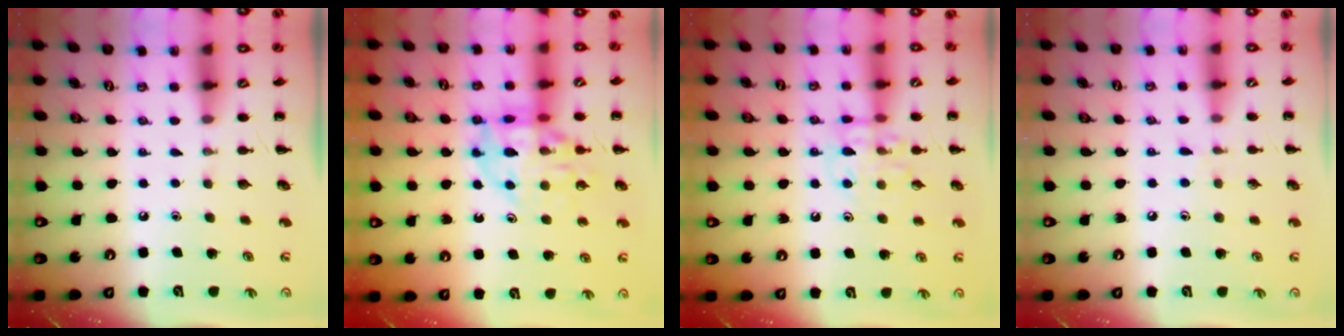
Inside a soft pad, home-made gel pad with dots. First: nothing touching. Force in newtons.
{"total": 14.2, "press": 14.0, "slide": 2.6}
{"total": 11.1, "press": 11.0, "slide": 1.2}
{"total": 4.8, "press": 4.4, "slide": 1.9}